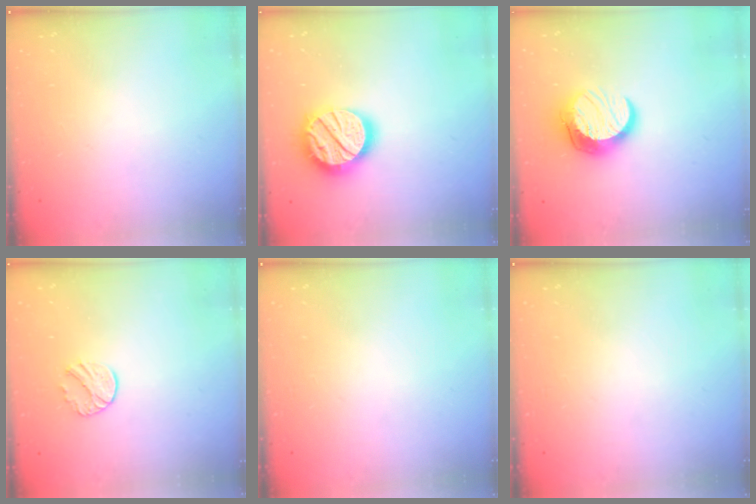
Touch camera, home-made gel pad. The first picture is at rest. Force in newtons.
{"total": 19.5, "press": 19.5, "slide": 1.5}
{"total": 12.3, "press": 12.2, "slide": 0.9}
{"total": 7.0, "press": 6.9, "slide": 0.7}
{"total": 0.0}
{"total": 0.0}